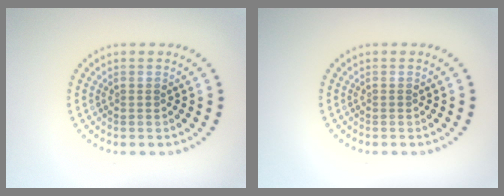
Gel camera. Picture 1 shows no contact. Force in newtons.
{"total": 0.0}